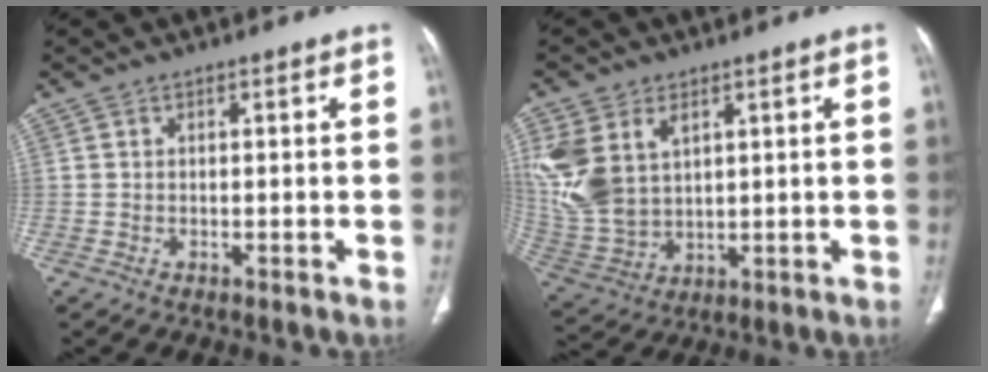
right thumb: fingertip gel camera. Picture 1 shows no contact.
{"total": 15.6, "force": [5.8, 9.3, 11.1], "torque": [-0.256, -0.014, 0.132]}